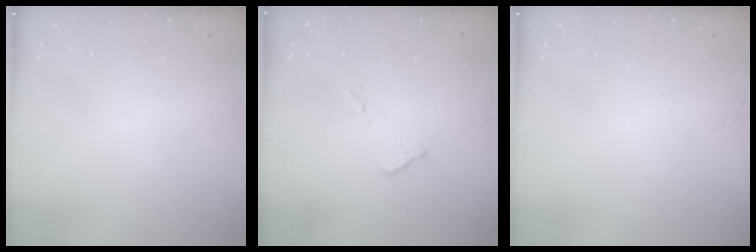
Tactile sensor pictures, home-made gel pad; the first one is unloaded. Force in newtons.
{"total": 8.4, "press": 8.4, "slide": 0.4}
{"total": 0.0}